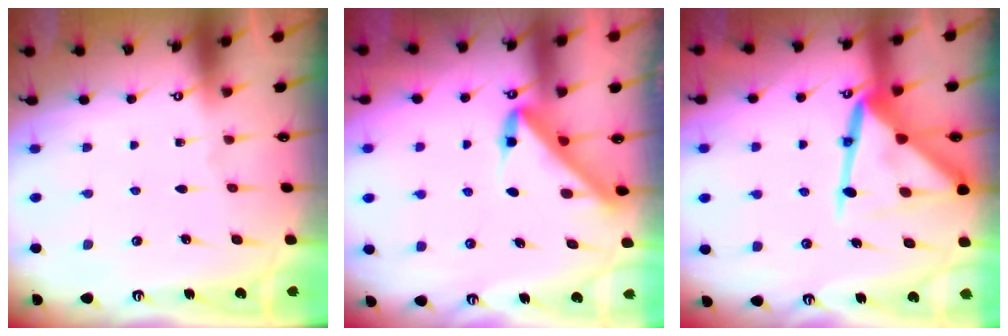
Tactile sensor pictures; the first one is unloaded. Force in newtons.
{"total": 5.1, "press": 5.0, "slide": 0.4}
{"total": 15.3, "press": 15.2, "slide": 1.4}